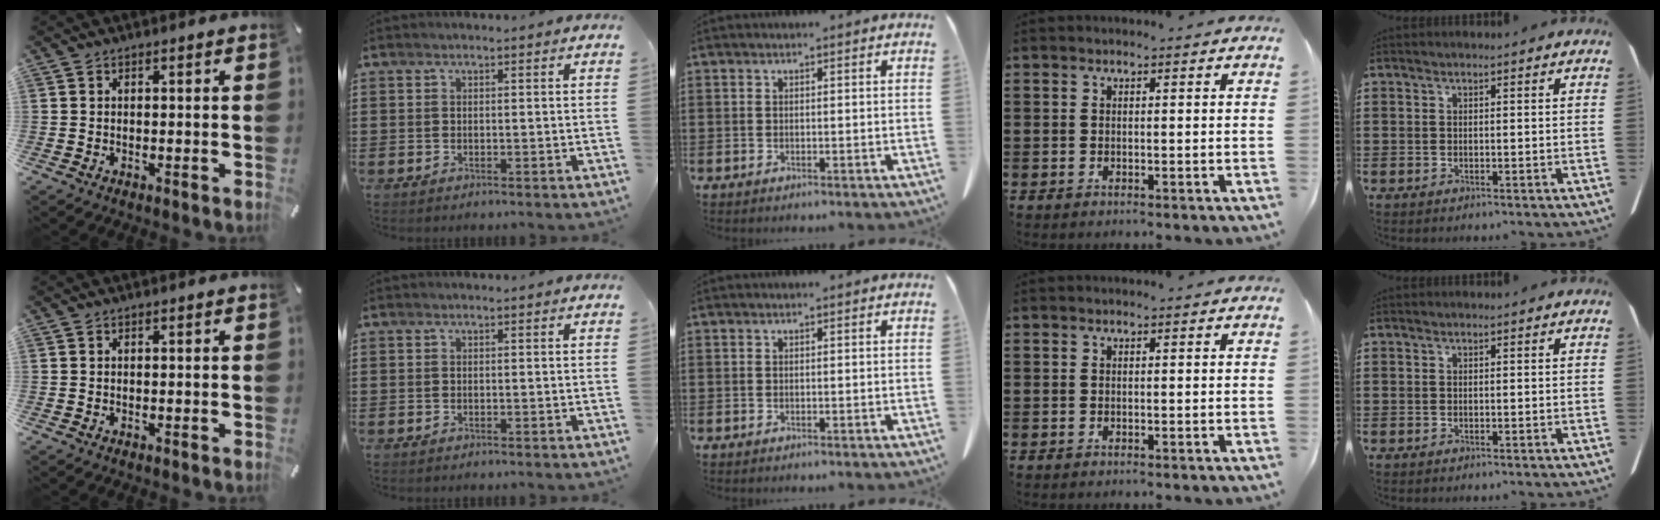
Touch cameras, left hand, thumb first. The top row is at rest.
{}